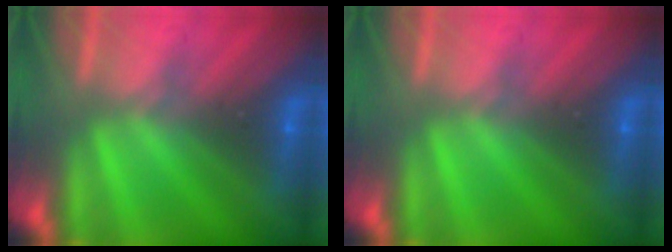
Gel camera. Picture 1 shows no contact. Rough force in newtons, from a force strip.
{"total": 0.0}